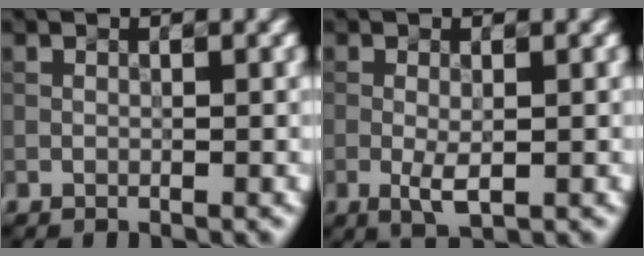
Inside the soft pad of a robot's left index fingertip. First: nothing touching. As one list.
[{"total": 2.2, "force": [-0.4, 0.7, 2.0], "torque": [-0.041, -0.005, -0.007]}]